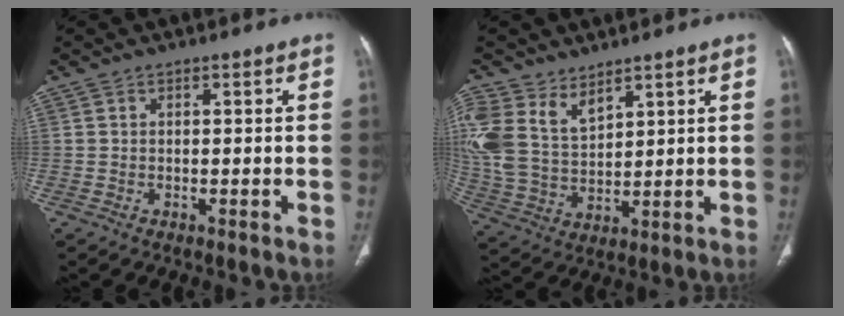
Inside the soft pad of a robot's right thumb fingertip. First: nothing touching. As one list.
[{"total": 12.9, "force": [7.2, 7.7, 7.4], "torque": [-0.156, -0.024, 0.161]}]